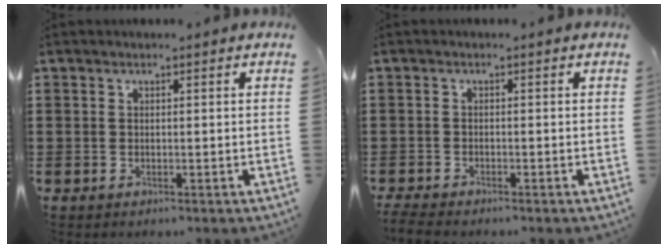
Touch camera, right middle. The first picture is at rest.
{"total": 1.6, "force": [-1.6, 0.0, 0.3], "torque": [-0.016, -0.005, -0.035]}